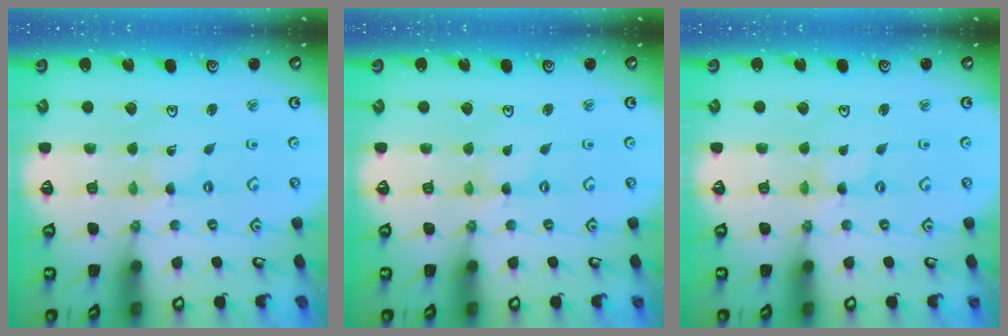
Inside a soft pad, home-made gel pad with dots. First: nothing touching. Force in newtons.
{"total": 0.0}
{"total": 0.7, "press": 0.7, "slide": 0.1}